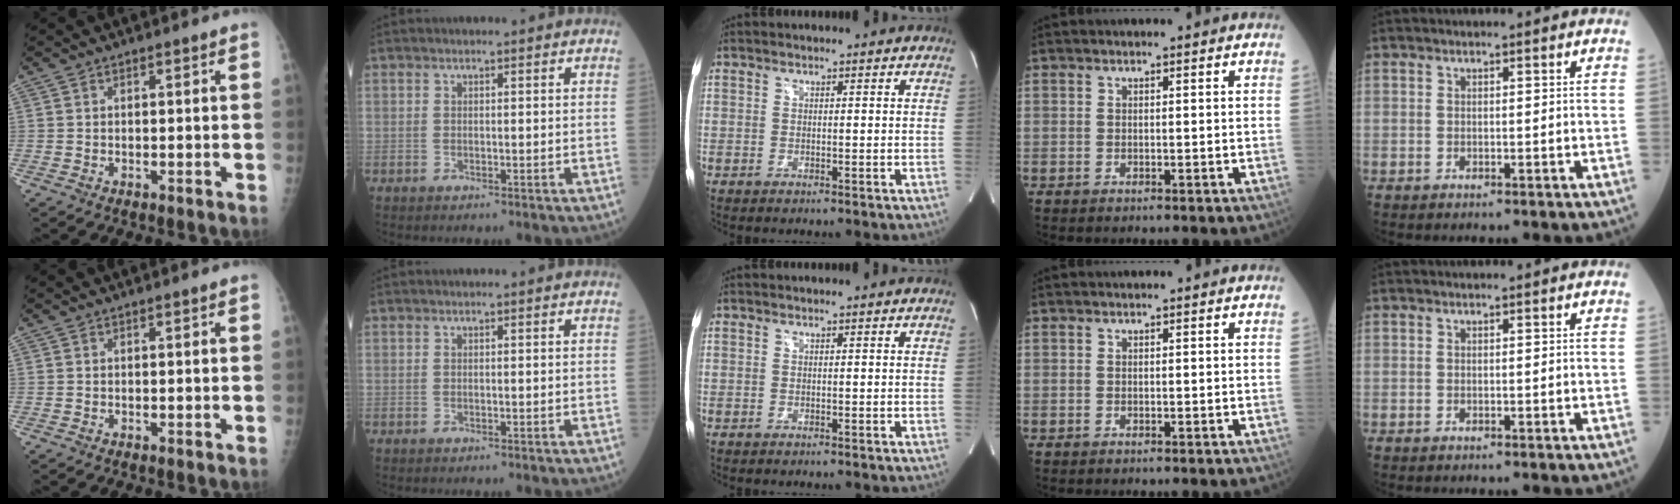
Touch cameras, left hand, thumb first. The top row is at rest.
{}